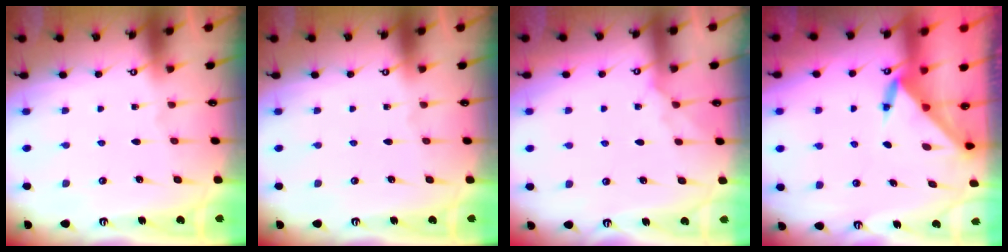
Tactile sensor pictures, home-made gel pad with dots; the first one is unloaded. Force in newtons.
{"total": 0.0}
{"total": 3.8, "press": 3.7, "slide": 0.5}
{"total": 3.6, "press": 3.6, "slide": 0.3}